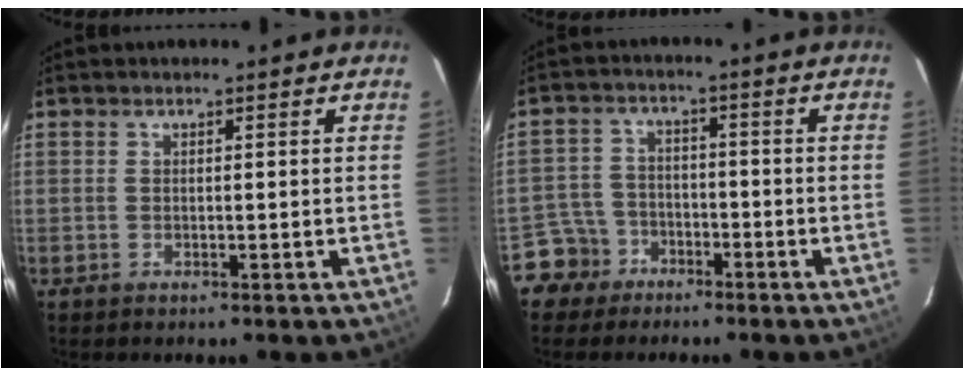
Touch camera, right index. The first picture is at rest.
{"total": 6.1, "force": [-4.0, 4.6, 0.0], "torque": [-0.016, 0.027, -0.078]}